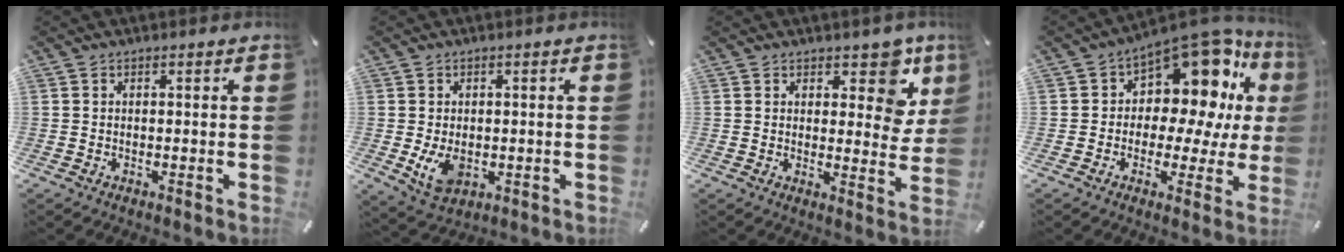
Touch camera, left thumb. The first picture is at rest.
{"total": 6.2, "force": [-0.8, 4.5, 4.2], "torque": [-0.081, -0.006, -0.016]}
{"total": 9.9, "force": [6.1, 5.3, 5.8], "torque": [-0.041, -0.045, 0.099]}
{"total": 15.9, "force": [7.9, 9.4, 10.1], "torque": [-0.135, -0.078, 0.137]}